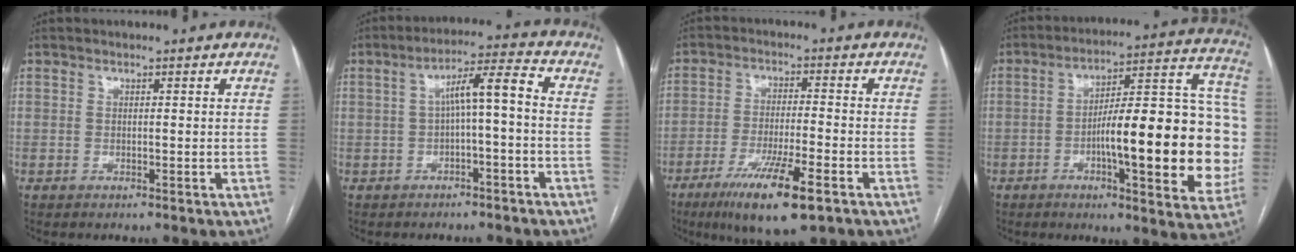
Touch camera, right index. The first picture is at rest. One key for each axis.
{"total": 6.6, "fx": -0.3, "fy": 0.8, "fz": 6.6, "tx": -0.108, "ty": 0.031, "tz": -0.004}
{"total": 12.1, "fx": -6.9, "fy": 1.5, "fz": 9.8, "tx": -0.174, "ty": -0.029, "tz": -0.112}
{"total": 23.6, "fx": -3.6, "fy": 4.9, "fz": 22.8, "tx": -0.254, "ty": 0.033, "tz": -0.042}